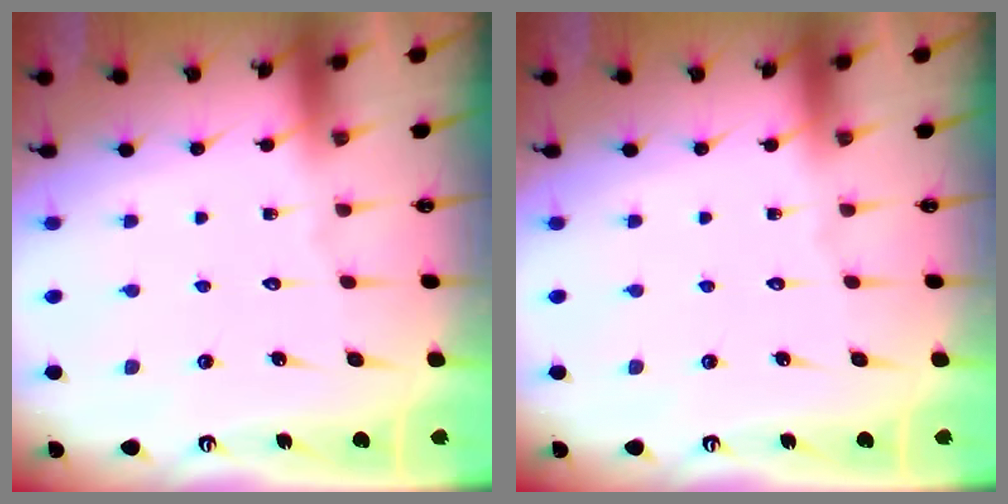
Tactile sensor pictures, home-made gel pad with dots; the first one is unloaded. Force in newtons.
{"total": 0.0}